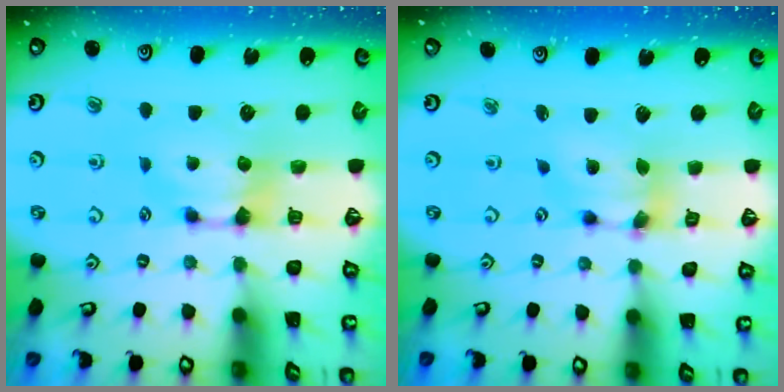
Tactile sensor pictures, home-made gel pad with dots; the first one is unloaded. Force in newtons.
{"total": 5.5, "press": 5.1, "slide": 2.1}